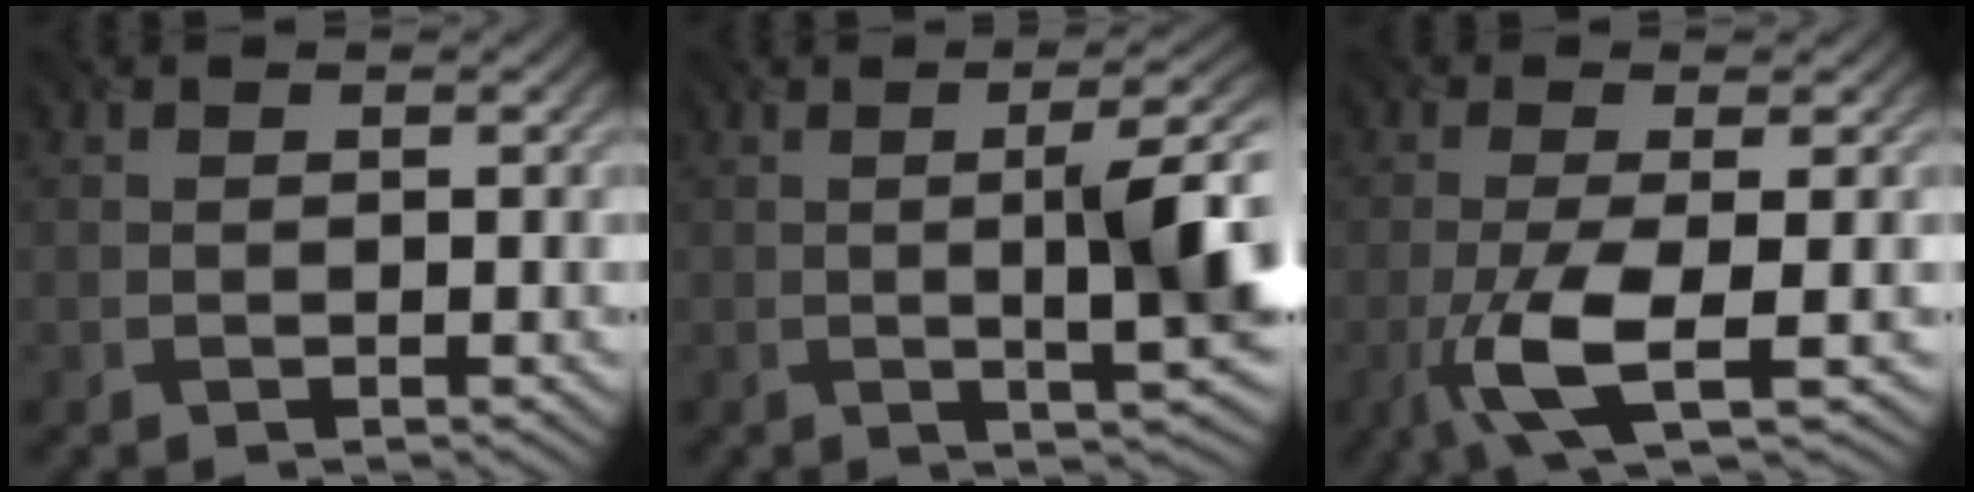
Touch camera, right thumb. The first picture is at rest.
{"total": 8.5, "force": [0.2, 1.5, 8.4], "torque": [-0.124, 0.011, 0.005]}
{"total": 7.1, "force": [-2.3, 1.6, 6.6], "torque": [-0.128, 0.000, -0.055]}